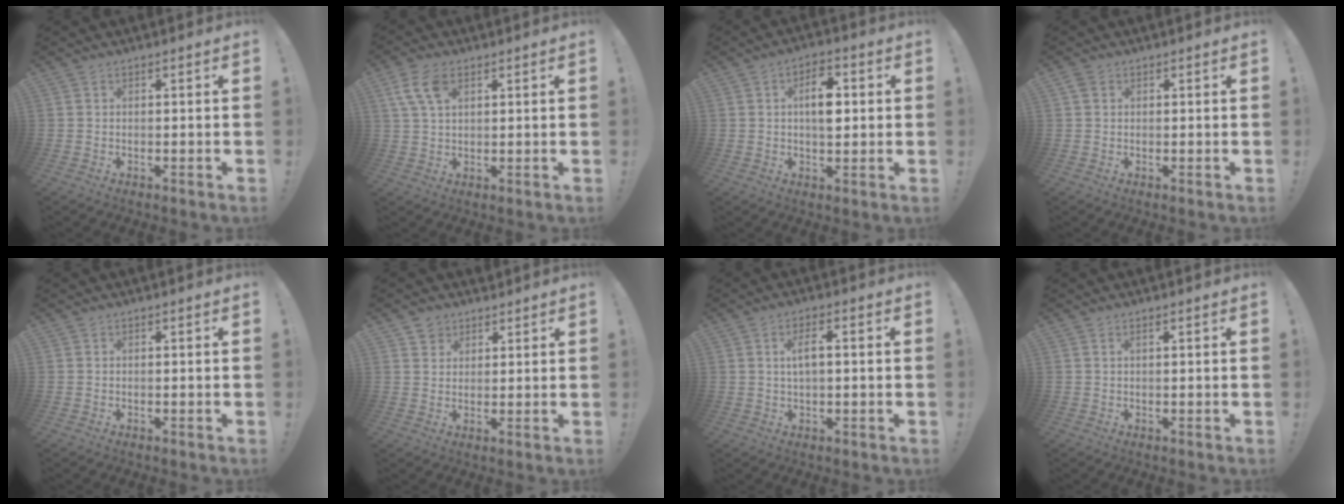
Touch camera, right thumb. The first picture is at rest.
{"total": 7.8, "force": [3.5, 4.4, 5.4], "torque": [-0.109, 0.001, 0.068]}
{"total": 8.0, "force": [1.1, 4.3, 6.7], "torque": [-0.103, 0.009, 0.015]}
{"total": 1.9, "force": [0.9, 1.3, 1.0], "torque": [-0.022, 0.005, 0.018]}
{"total": 0.0}
{"total": 3.7, "force": [2.6, 2.6, -0.2], "torque": [0.011, -0.016, 0.048]}
{"total": 4.7, "force": [0.6, 1.7, 4.4], "torque": [-0.077, 0.006, 0.009]}
{"total": 1.0, "force": [0.5, 0.0, 0.9], "torque": [-0.018, 0.001, 0.008]}